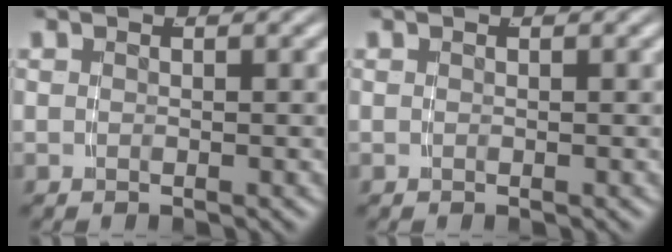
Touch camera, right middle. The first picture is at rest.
{"total": 0.0}